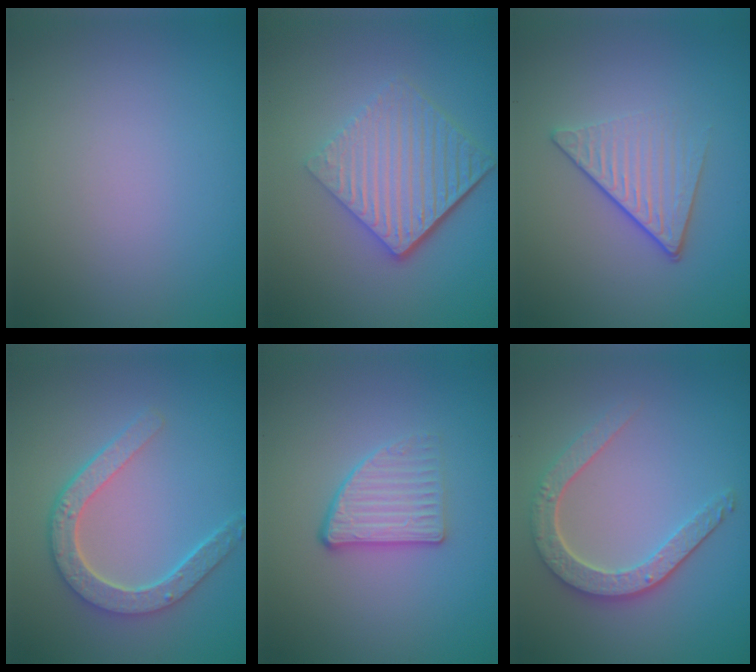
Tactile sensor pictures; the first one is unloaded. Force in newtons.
{"total": 6.4, "press": 4.2, "slide": 4.8}
{"total": 4.2, "press": 2.9, "slide": 3.0}
{"total": 4.5, "press": 3.6, "slide": 2.8}
{"total": 2.9, "press": 2.5, "slide": 1.4}
{"total": 4.1, "press": 3.4, "slide": 2.3}